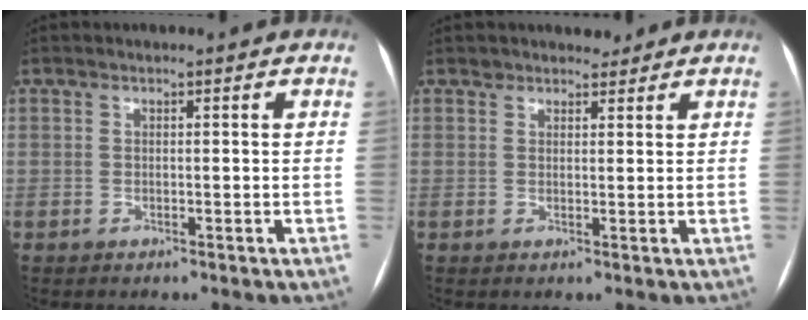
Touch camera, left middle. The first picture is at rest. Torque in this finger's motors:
{"motor_torque": [0.11, -0.10, -0.03, 0.00]}